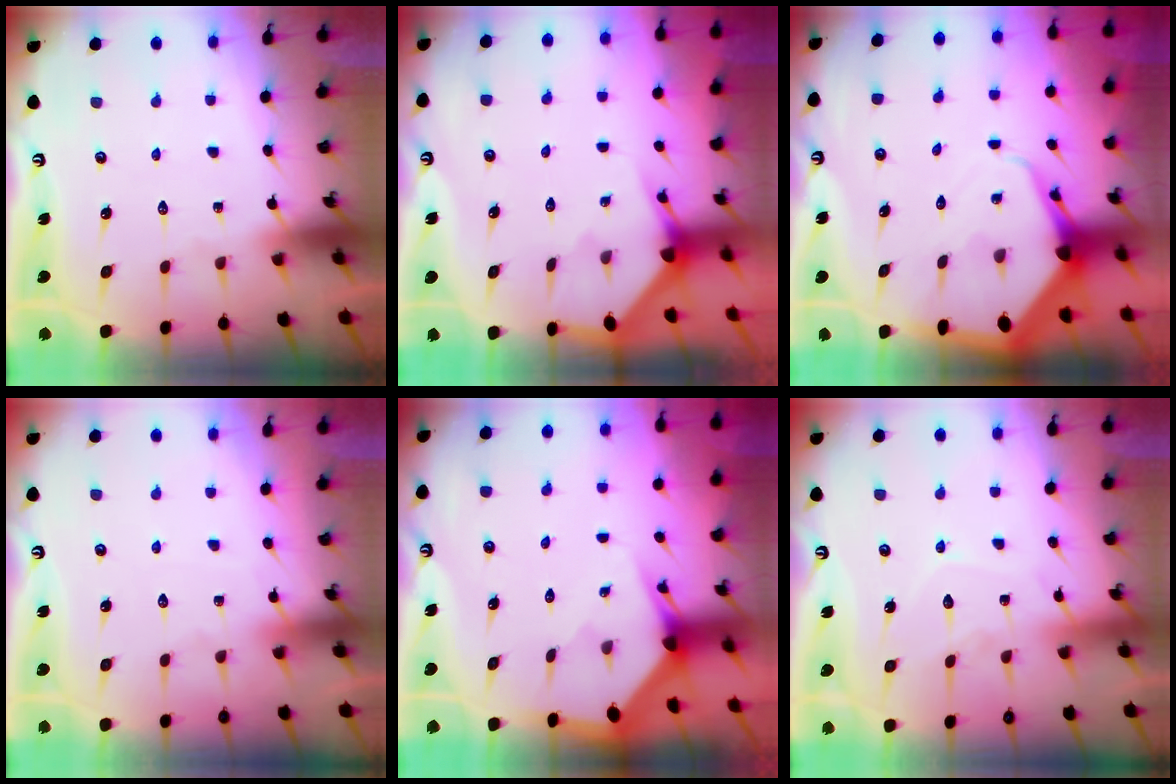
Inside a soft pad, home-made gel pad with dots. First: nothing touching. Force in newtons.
{"total": 2.5, "press": 2.5, "slide": 0.1}
{"total": 6.4, "press": 6.4, "slide": 0.7}
{"total": 2.3, "press": 2.3, "slide": 0.3}
{"total": 4.3, "press": 4.3, "slide": 0.2}
{"total": 8.3, "press": 8.3, "slide": 0.6}